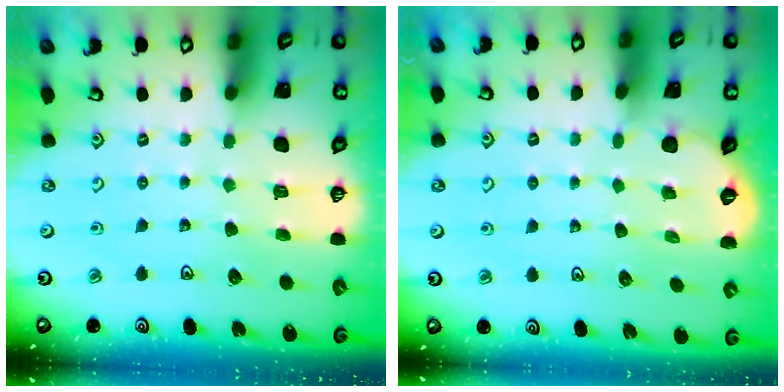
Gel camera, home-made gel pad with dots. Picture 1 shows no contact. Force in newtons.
{"total": 0.0}